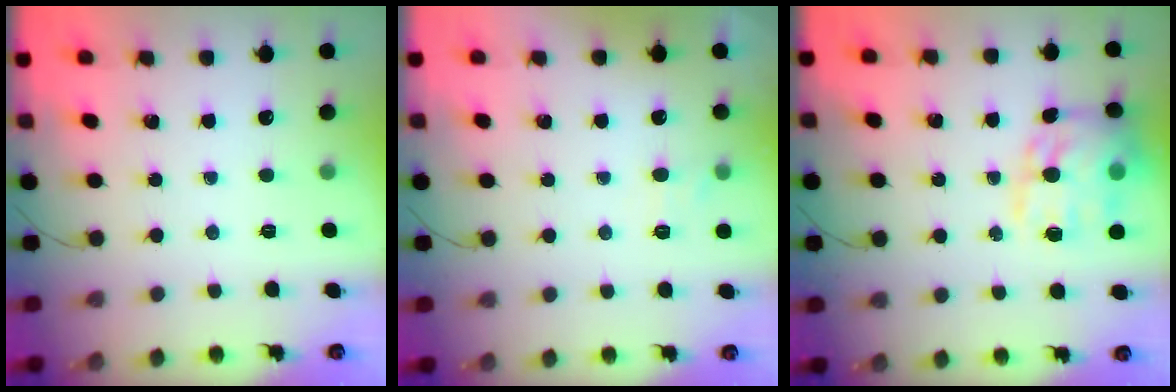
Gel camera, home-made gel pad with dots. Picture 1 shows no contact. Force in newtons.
{"total": 6.1, "press": 6.0, "slide": 1.3}
{"total": 18.1, "press": 17.9, "slide": 2.3}